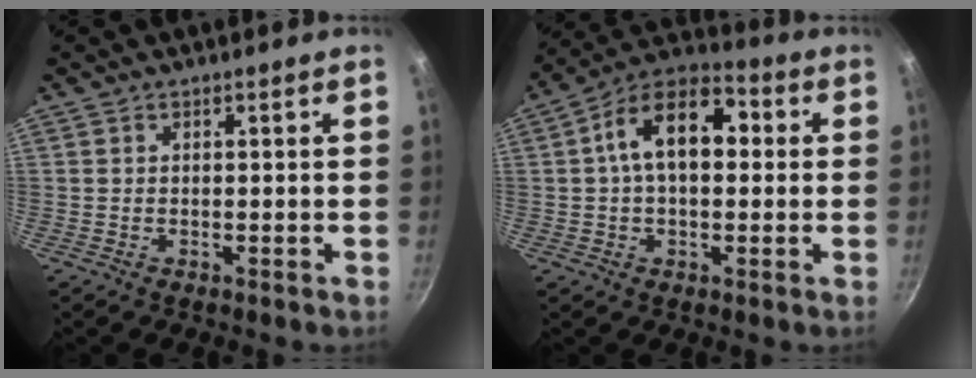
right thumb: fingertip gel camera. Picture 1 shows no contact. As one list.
[{"total": 14.0, "force": [2.0, 8.5, 11.0], "torque": [-0.143, 0.032, 0.013]}]